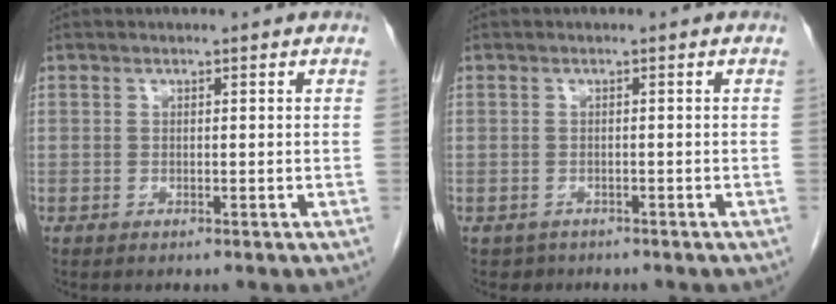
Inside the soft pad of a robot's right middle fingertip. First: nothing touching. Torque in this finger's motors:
{"motor_torque": [-0.11, 0.05, -0.05, -0.02]}